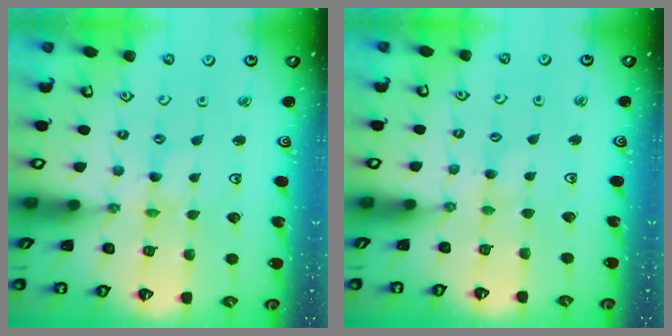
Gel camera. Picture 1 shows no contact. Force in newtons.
{"total": 2.0, "press": 2.0, "slide": 0.3}